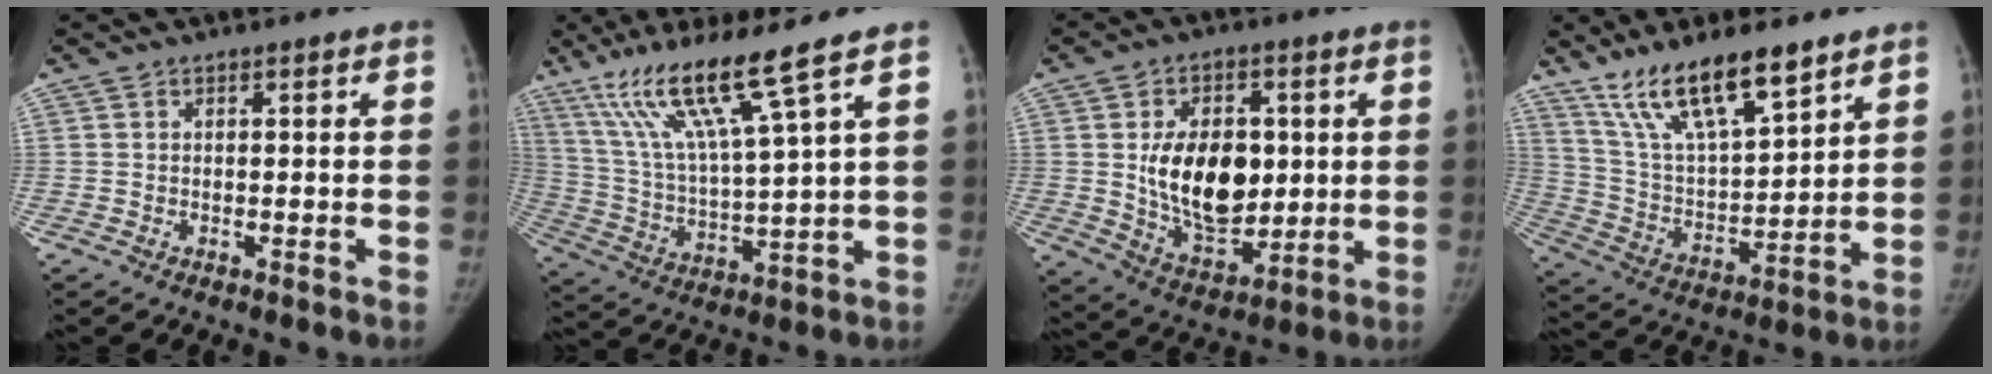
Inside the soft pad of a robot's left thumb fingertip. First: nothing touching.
{"total": 15.2, "force": [9.7, -0.3, 11.7], "torque": [-0.218, -0.045, 0.189]}
{"total": 15.8, "force": [1.5, 10.0, 12.2], "torque": [-0.149, -0.020, 0.038]}
{"total": 16.9, "force": [11.9, 4.9, 11.1], "torque": [-0.174, -0.056, 0.232]}